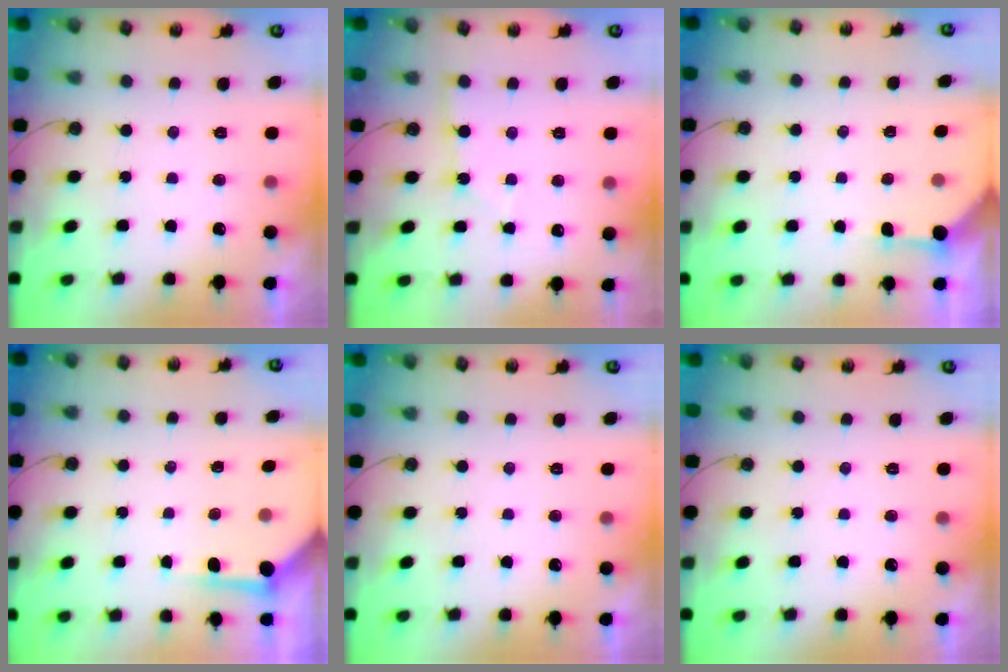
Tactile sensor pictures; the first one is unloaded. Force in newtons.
{"total": 1.9, "press": 1.9, "slide": 0.2}
{"total": 2.1, "press": 2.1, "slide": 0.3}
{"total": 3.5, "press": 3.4, "slide": 0.5}
{"total": 0.0}
{"total": 0.0}